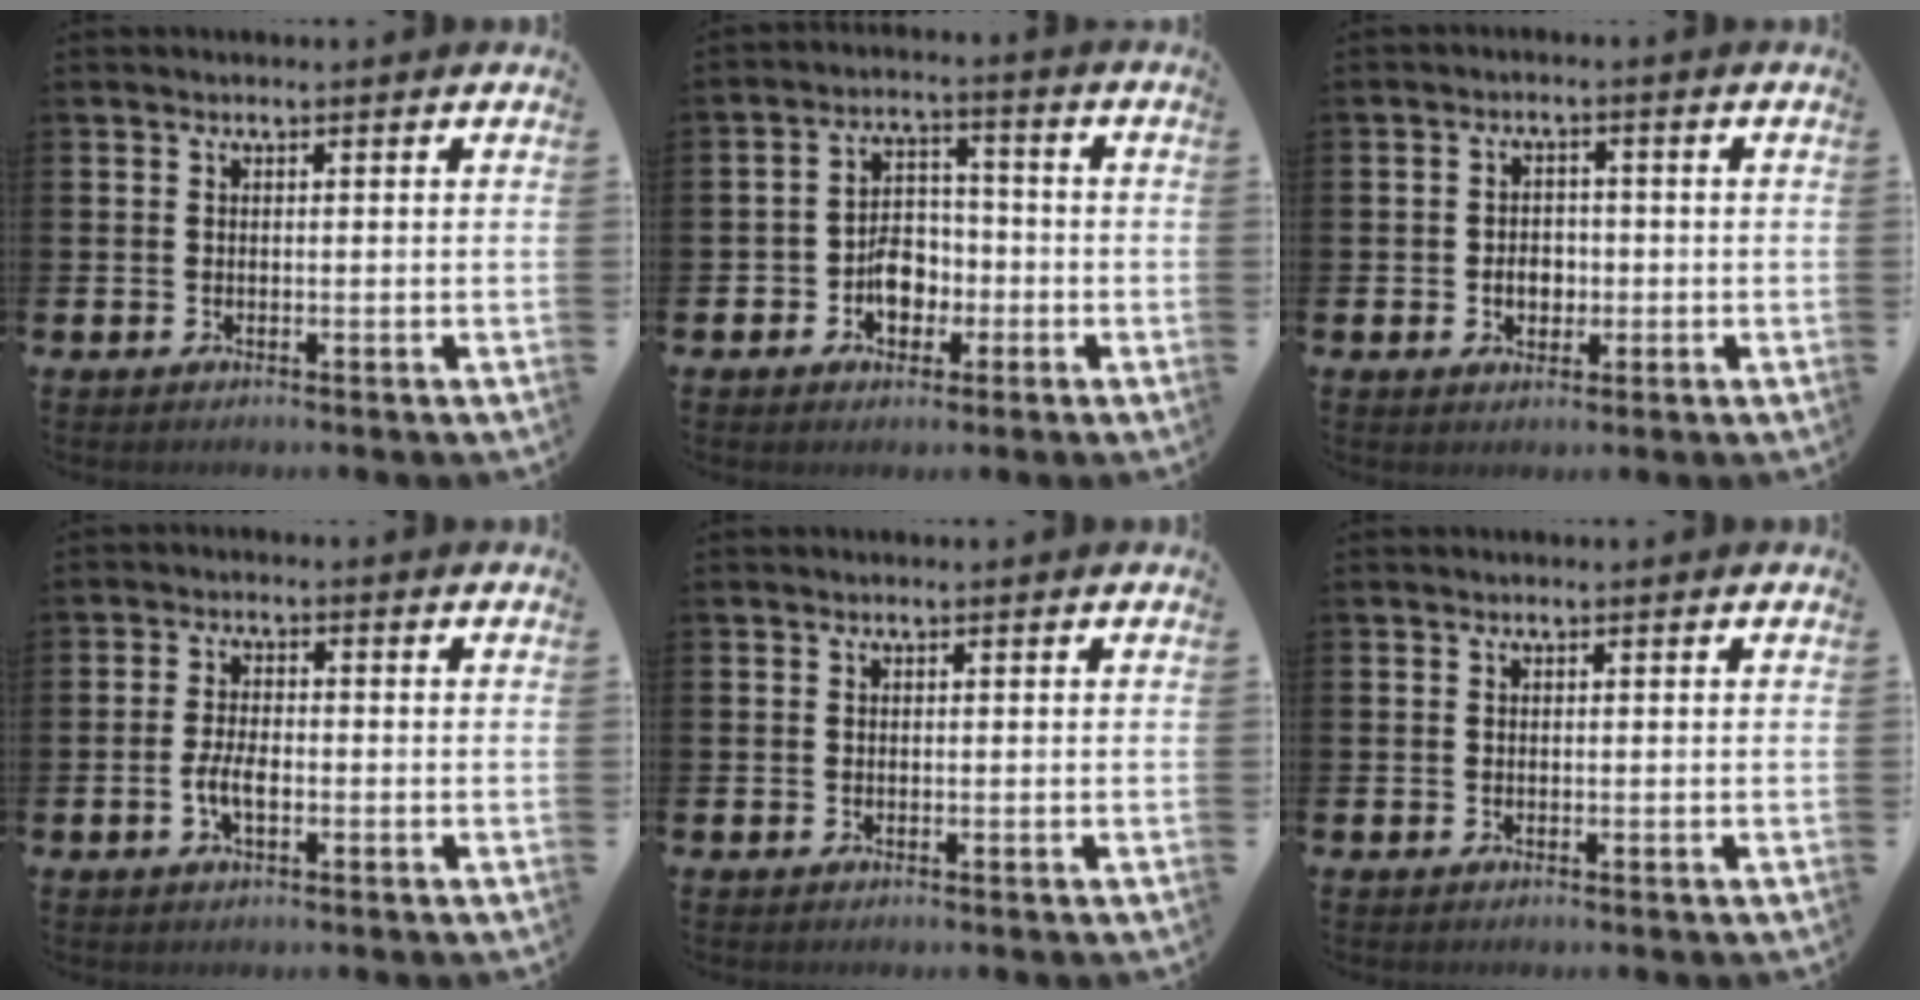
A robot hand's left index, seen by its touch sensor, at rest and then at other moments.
{"total": 5.5, "force": [-2.0, 4.1, 3.0], "torque": [-0.045, 0.009, -0.042]}
{"total": 3.1, "force": [-0.7, 2.4, 1.9], "torque": [-0.018, -0.004, -0.020]}
{"total": 3.4, "force": [-0.9, 1.5, 2.9], "torque": [-0.054, -0.001, -0.019]}
{"total": 0.0}
{"total": 0.0}